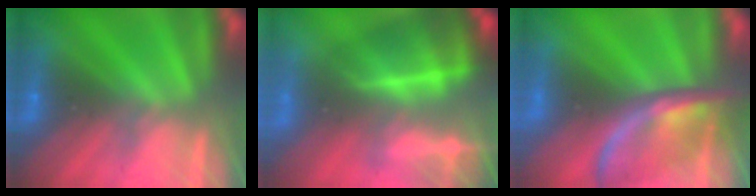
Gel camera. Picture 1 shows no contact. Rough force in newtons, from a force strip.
{"total": 5.8}
{"total": 2.3}